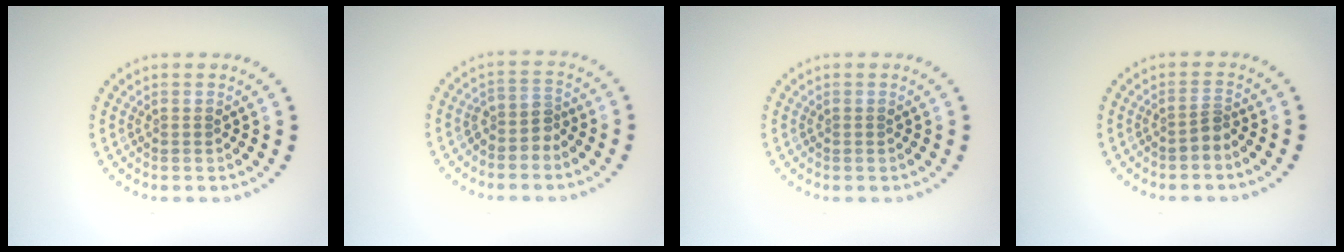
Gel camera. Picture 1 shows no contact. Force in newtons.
{"total": 2.0, "press": 1.6, "slide": 1.2}
{"total": 0.0}
{"total": 1.1, "press": 0.7, "slide": 0.9}